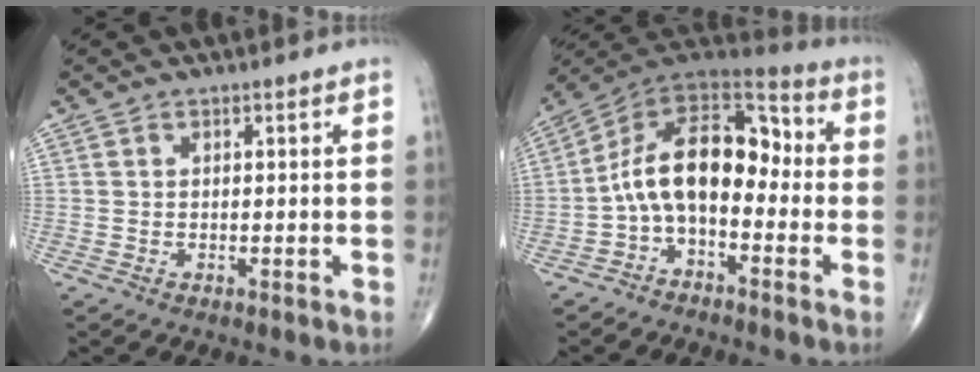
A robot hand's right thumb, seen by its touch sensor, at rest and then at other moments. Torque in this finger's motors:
{"motor_torque": [1.61, 1.48, 1.73, -0.56, 0.18]}